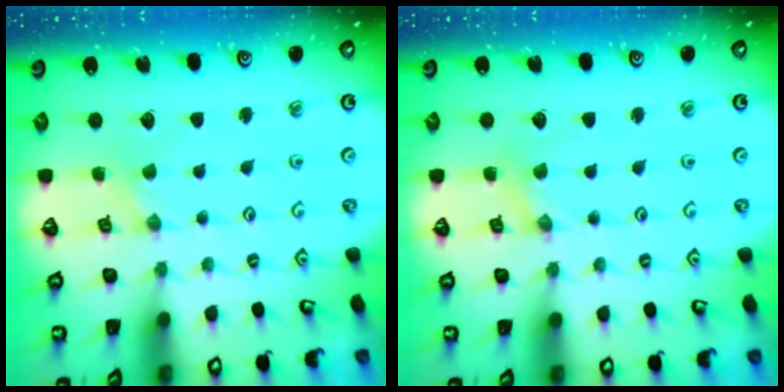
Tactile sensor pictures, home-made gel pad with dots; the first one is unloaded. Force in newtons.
{"total": 1.0, "press": 1.0, "slide": 0.2}